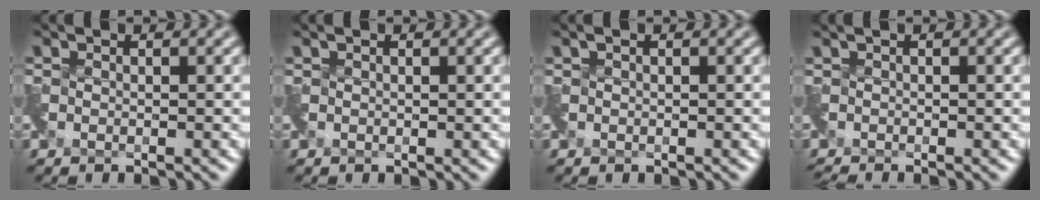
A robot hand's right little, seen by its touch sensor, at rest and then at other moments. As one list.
[{"total": 0.5, "force": [0.4, 0.2, 0.3], "torque": [-0.005, 0.004, 0.008]}, {"total": 0.0}, {"total": 1.6, "force": [-1.1, -0.1, 1.1], "torque": [-0.019, -0.011, -0.025]}]